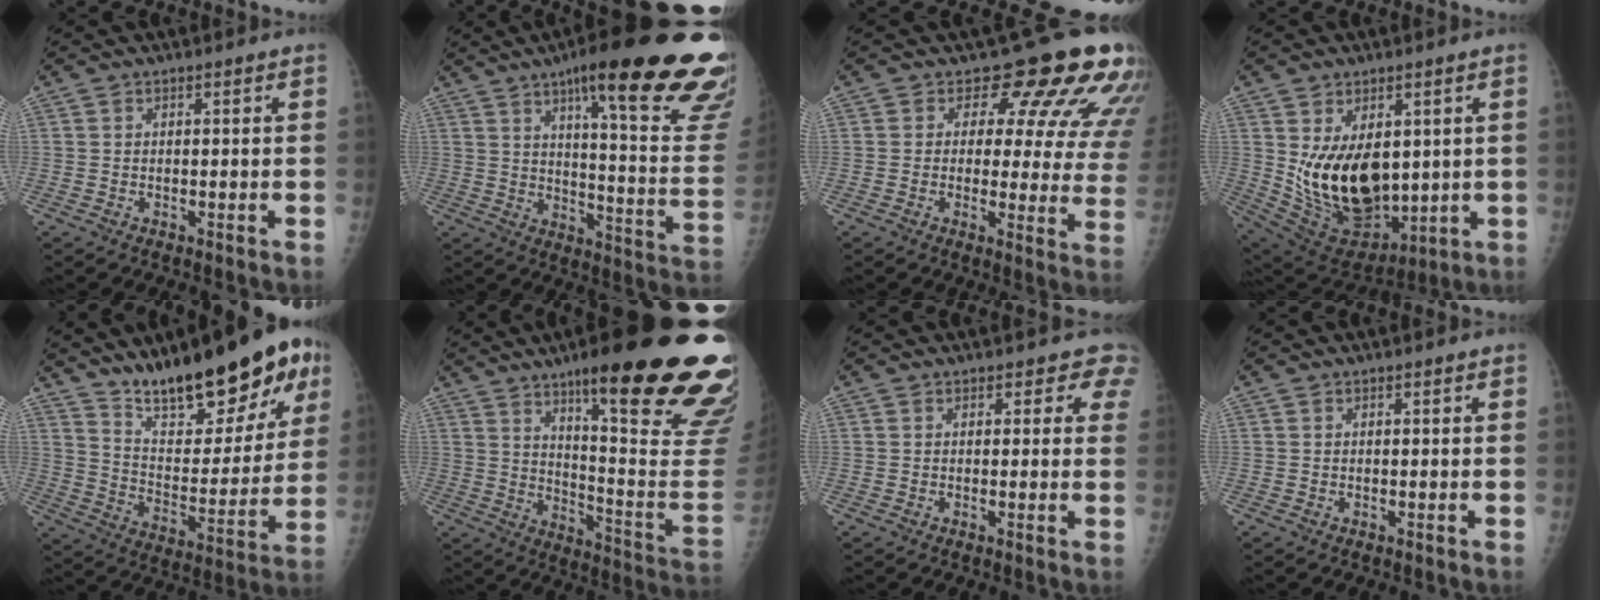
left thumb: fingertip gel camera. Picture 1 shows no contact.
{"total": 29.2, "force": [19.2, 4.5, 21.5], "torque": [-0.231, -0.089, 0.255]}
{"total": 14.9, "force": [10.1, 6.9, 8.5], "torque": [-0.046, -0.054, 0.093]}
{"total": 17.2, "force": [1.7, 10.9, 13.2], "torque": [-0.185, -0.032, 0.064]}
{"total": 23.4, "force": [15.6, 7.5, 15.8], "torque": [-0.193, -0.071, 0.253]}
{"total": 31.4, "force": [17.5, 5.8, 25.4], "torque": [-0.243, -0.062, 0.258]}
{"total": 3.5, "force": [2.9, 1.9, 0.5], "torque": [0.032, -0.012, 0.011]}
{"total": 0.0}